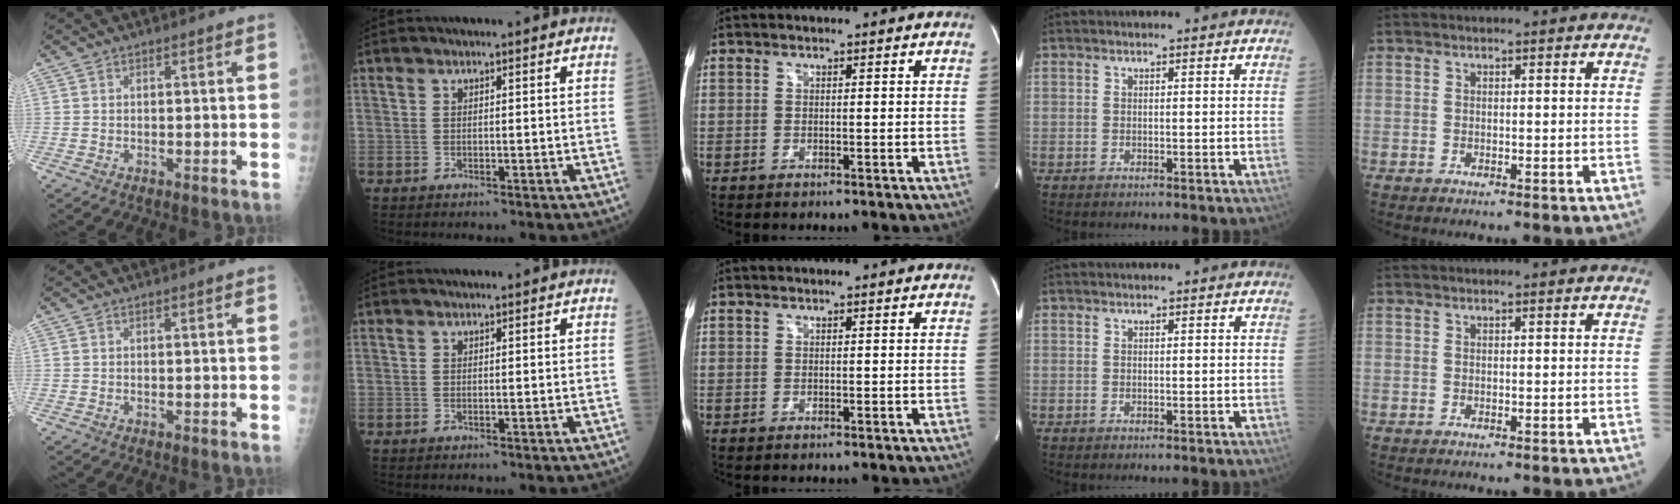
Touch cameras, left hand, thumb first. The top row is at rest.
{}